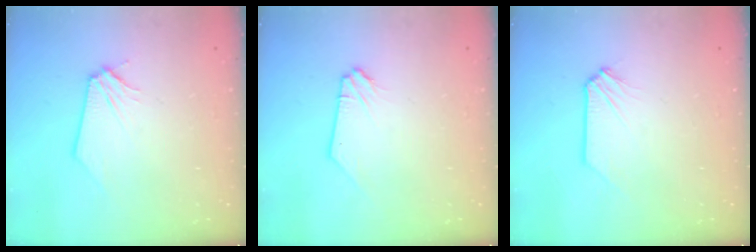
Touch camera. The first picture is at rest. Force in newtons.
{"total": 0.0}
{"total": 0.0}